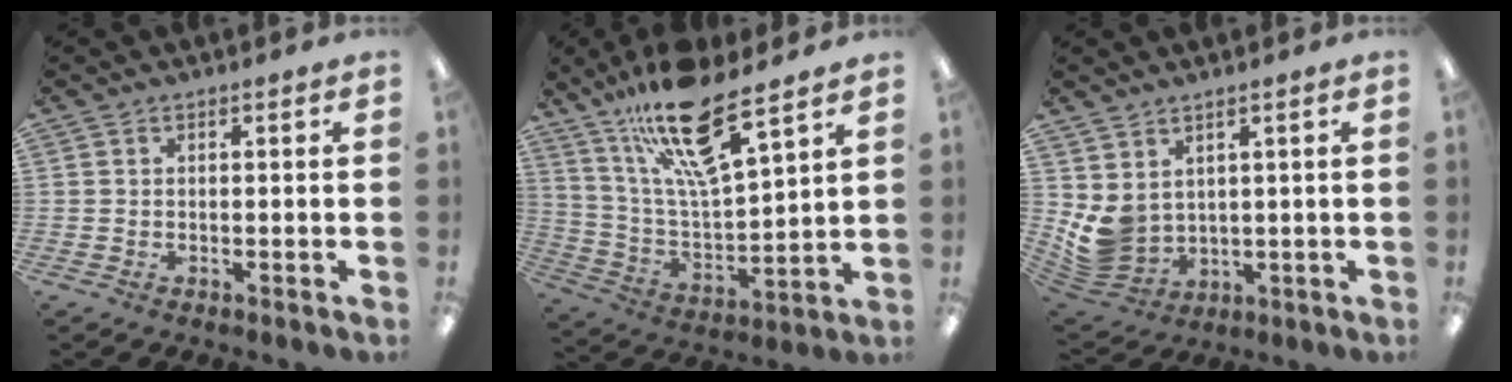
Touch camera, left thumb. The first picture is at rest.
{"total": 18.9, "force": [13.7, 4.8, 12.2], "torque": [-0.224, -0.074, 0.231]}
{"total": 6.6, "force": [2.3, 5.1, 3.4], "torque": [-0.100, -0.024, 0.049]}